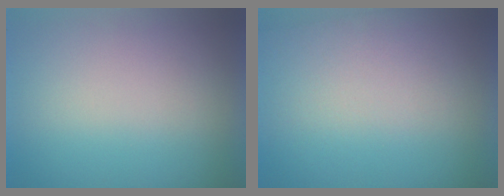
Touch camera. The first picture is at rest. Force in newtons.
{"total": 2.6}